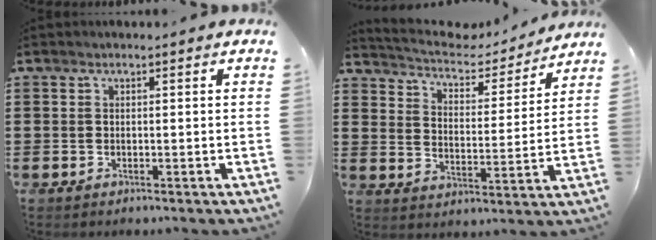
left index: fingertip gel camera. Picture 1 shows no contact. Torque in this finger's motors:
{"motor_torque": [0.00, -2.14, 0.03, 0.05]}